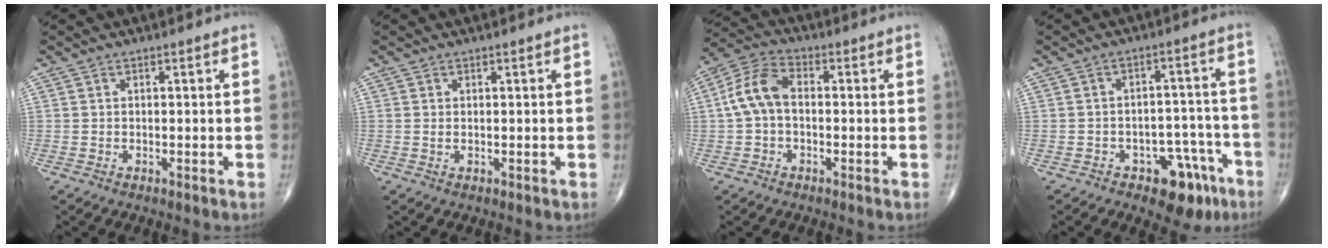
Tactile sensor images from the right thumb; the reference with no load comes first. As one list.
[{"total": 0.5, "force": [0.1, 0.3, 0.4], "torque": [-0.011, 0.003, 0.004]}, {"total": 8.3, "force": [-0.2, 5.2, 6.4], "torque": [-0.130, 0.027, -0.014]}, {"total": 9.8, "force": [-5.6, 5.4, 5.9], "torque": [-0.038, 0.046, -0.070]}]